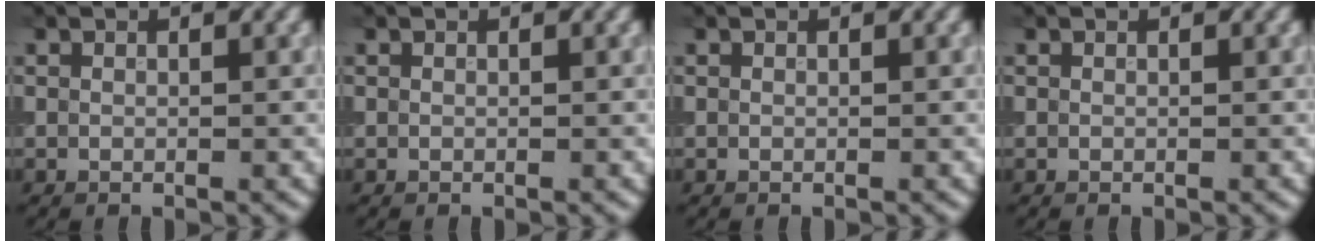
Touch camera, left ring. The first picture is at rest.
{"total": 0.0}
{"total": 0.0}
{"total": 0.0}